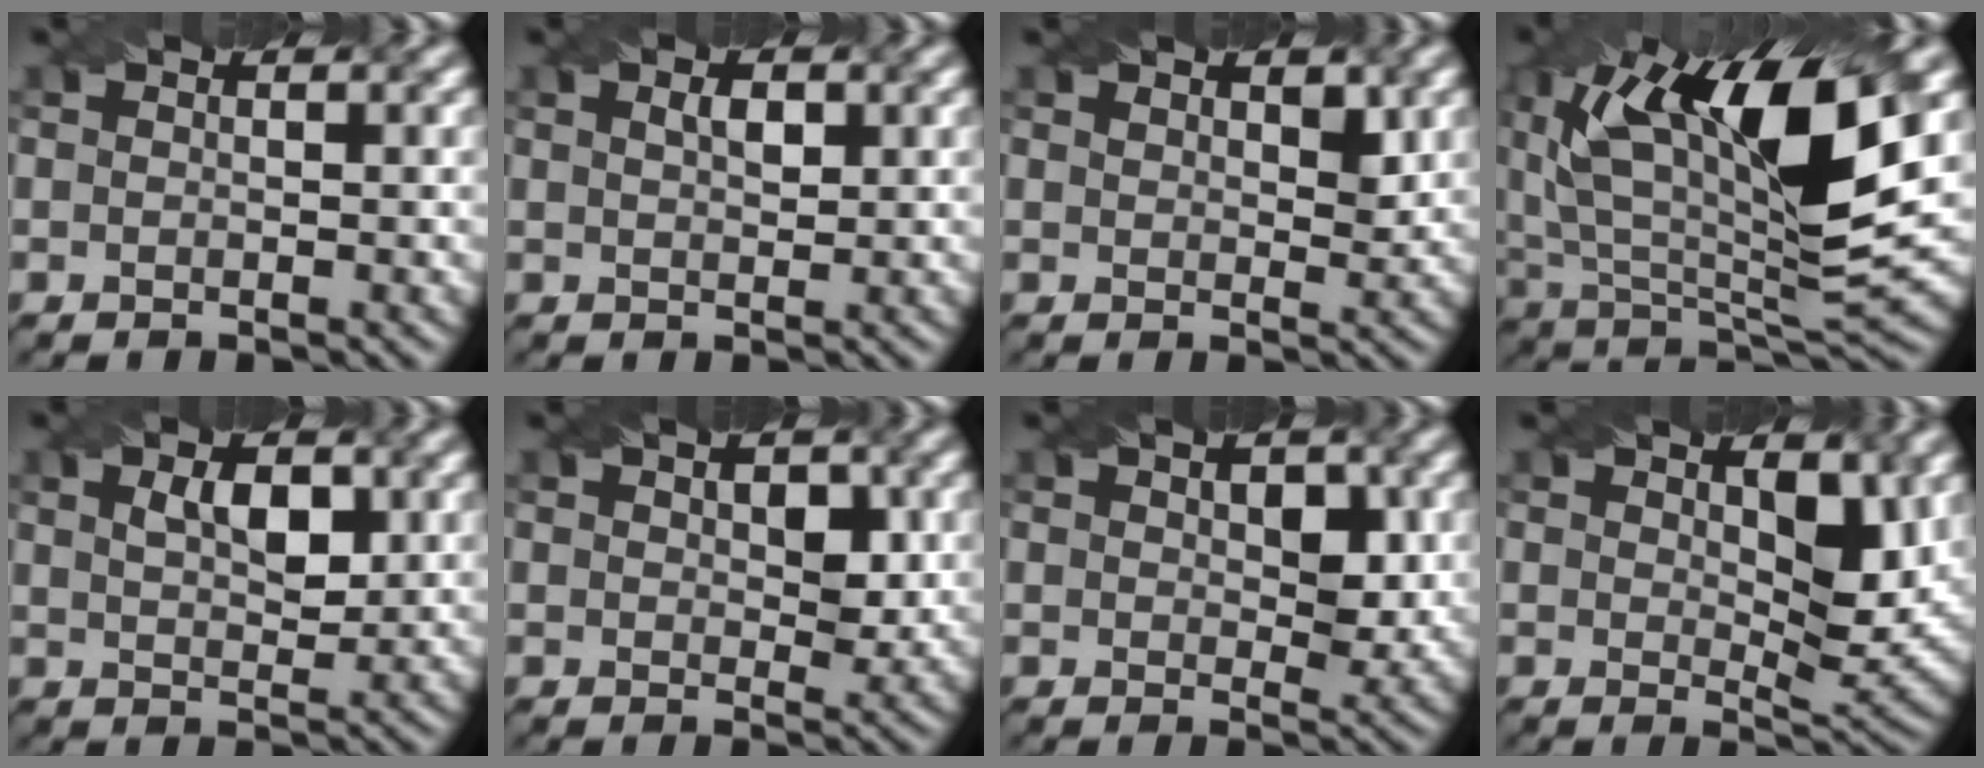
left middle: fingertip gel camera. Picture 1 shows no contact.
{"total": 1.6, "force": [0.7, 0.7, 1.2], "torque": [-0.024, 0.002, 0.015]}
{"total": 2.4, "force": [1.4, 1.3, 1.4], "torque": [-0.020, -0.009, 0.031]}
{"total": 14.7, "force": [5.4, 5.3, 12.6], "torque": [-0.222, 0.003, 0.093]}
{"total": 3.3, "force": [1.1, 1.7, 2.6], "torque": [-0.051, 0.002, 0.024]}
{"total": 3.5, "force": [1.1, 2.0, 2.6], "torque": [-0.032, -0.004, 0.019]}
{"total": 4.0, "force": [1.1, 2.3, 3.1], "torque": [-0.038, -0.006, 0.017]}
{"total": 4.9, "force": [1.4, 2.2, 4.1], "torque": [-0.060, -0.013, 0.029]}